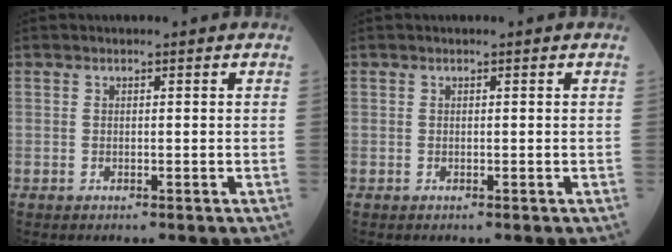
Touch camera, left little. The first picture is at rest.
{"total": 0.0}